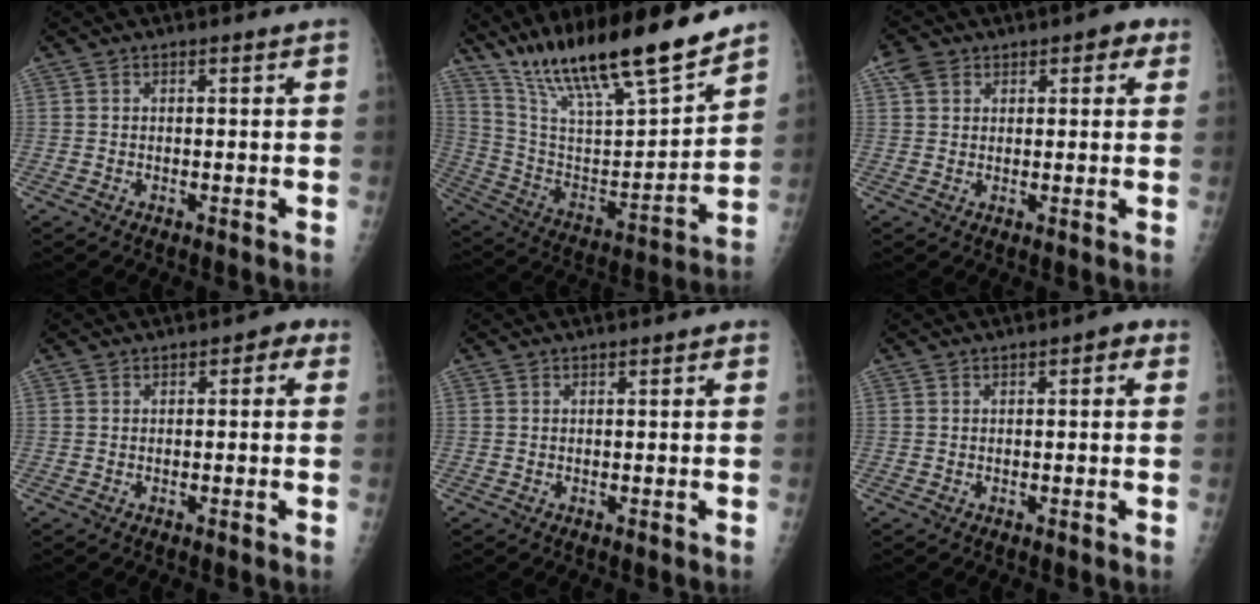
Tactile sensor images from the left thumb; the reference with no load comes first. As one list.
[{"total": 23.9, "force": [18.8, 4.2, 14.2], "torque": [-0.224, -0.081, 0.332]}, {"total": 6.8, "force": [3.3, 4.5, 3.9], "torque": [-0.031, 0.006, 0.050]}, {"total": 2.5, "force": [0.4, 1.8, 1.7], "torque": [-0.005, 0.007, -0.003]}, {"total": 0.7, "force": [0.2, 0.3, 0.6], "torque": [-0.005, 0.001, 0.001]}, {"total": 2.3, "force": [0.5, 1.1, 1.9], "torque": [-0.015, 0.005, -0.002]}]